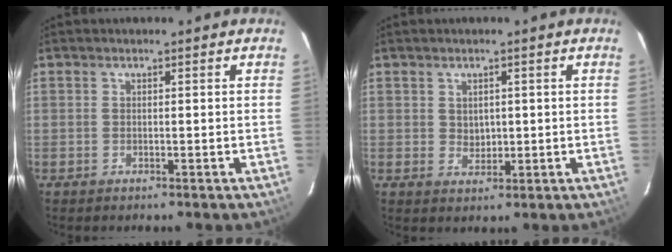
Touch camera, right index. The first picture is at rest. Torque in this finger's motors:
{"motor_torque": [-0.04, 0.13, 0.13, 0.00]}